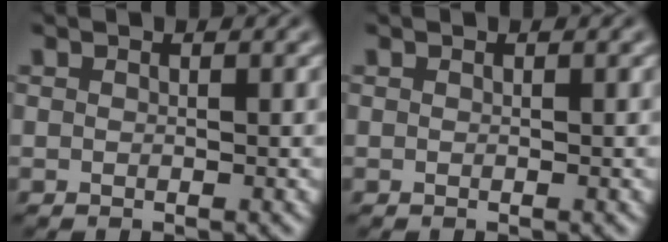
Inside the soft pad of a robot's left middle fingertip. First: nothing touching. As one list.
[{"total": 0.0}]